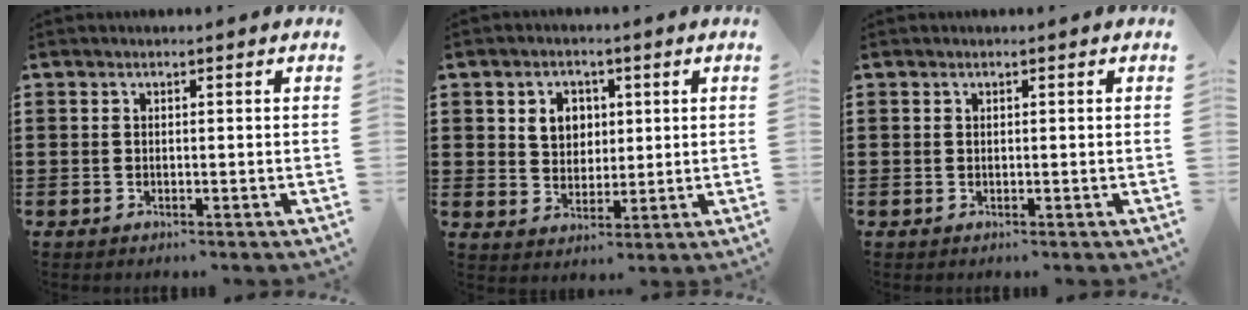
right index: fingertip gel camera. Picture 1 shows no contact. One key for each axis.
{"total": 4.8, "fx": 1.5, "fy": 4.0, "fz": 2.1, "tx": -0.049, "ty": 0.012, "tz": 0.022}
{"total": 0.0}